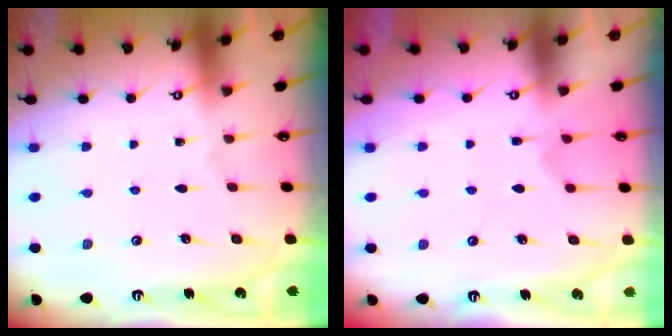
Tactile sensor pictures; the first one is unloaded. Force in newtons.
{"total": 3.5, "press": 3.3, "slide": 1.0}